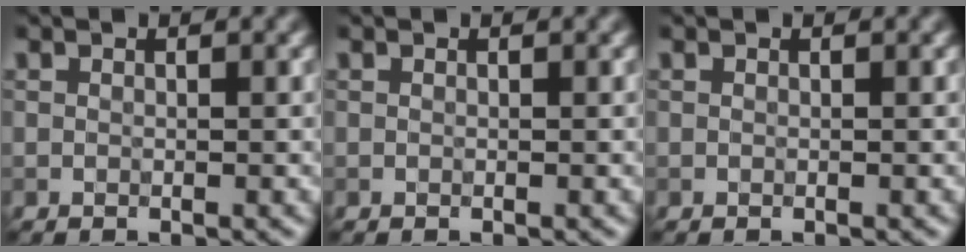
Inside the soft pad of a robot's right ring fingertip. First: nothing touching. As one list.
[{"total": 0.0}, {"total": 0.0}]